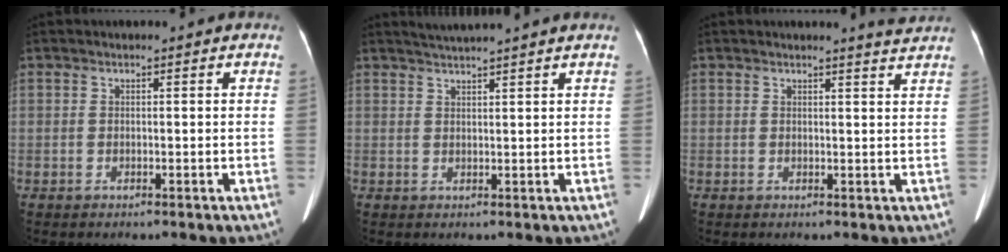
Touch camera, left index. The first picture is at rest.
{"total": 4.1, "force": [3.6, -1.3, 1.5], "torque": [-0.022, 0.018, 0.059]}
{"total": 2.7, "force": [2.6, -0.7, 0.4], "torque": [-0.012, -0.015, 0.021]}